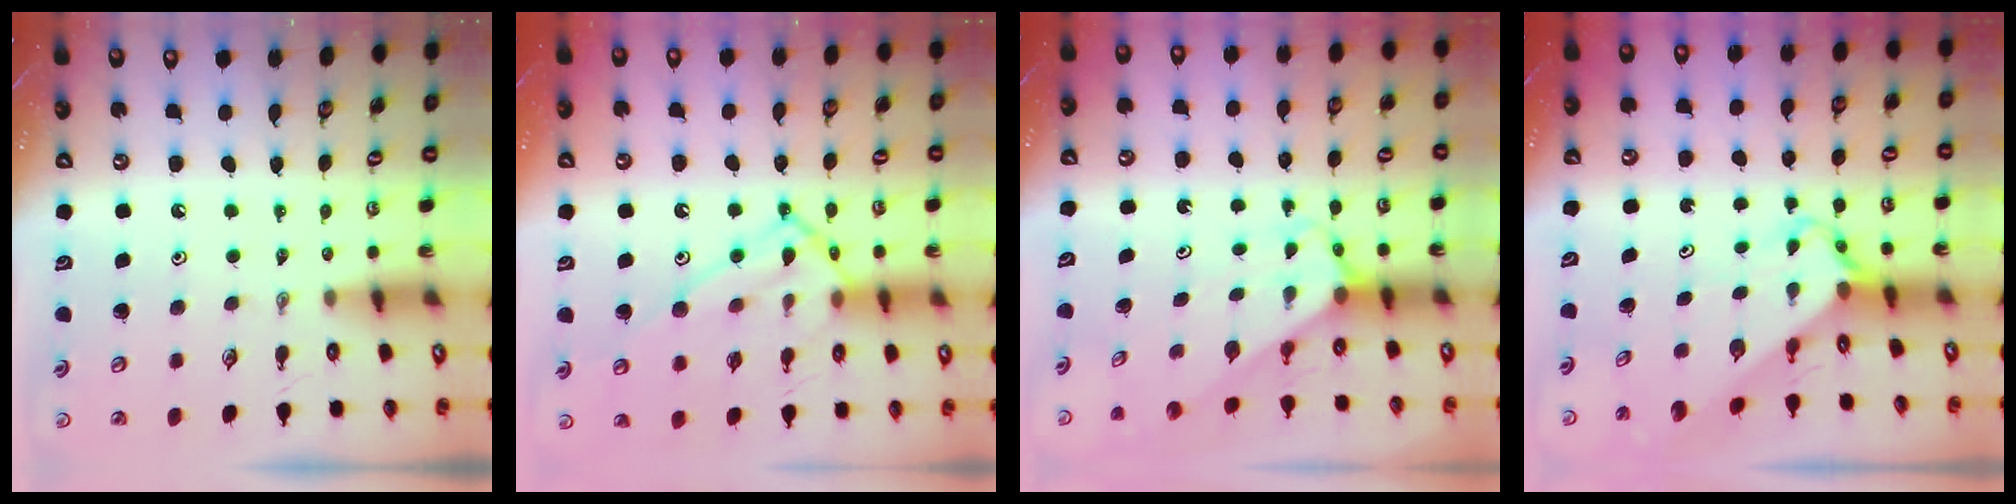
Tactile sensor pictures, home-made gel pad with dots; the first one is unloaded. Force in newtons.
{"total": 15.6, "press": 15.5, "slide": 1.3}
{"total": 2.9, "press": 2.9, "slide": 0.2}
{"total": 2.9, "press": 2.9, "slide": 0.2}